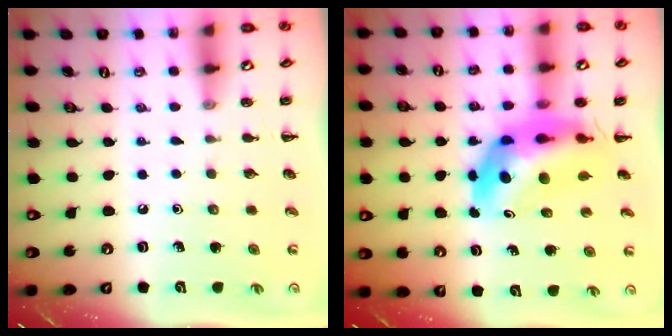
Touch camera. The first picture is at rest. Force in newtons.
{"total": 12.1, "press": 11.4, "slide": 3.9}